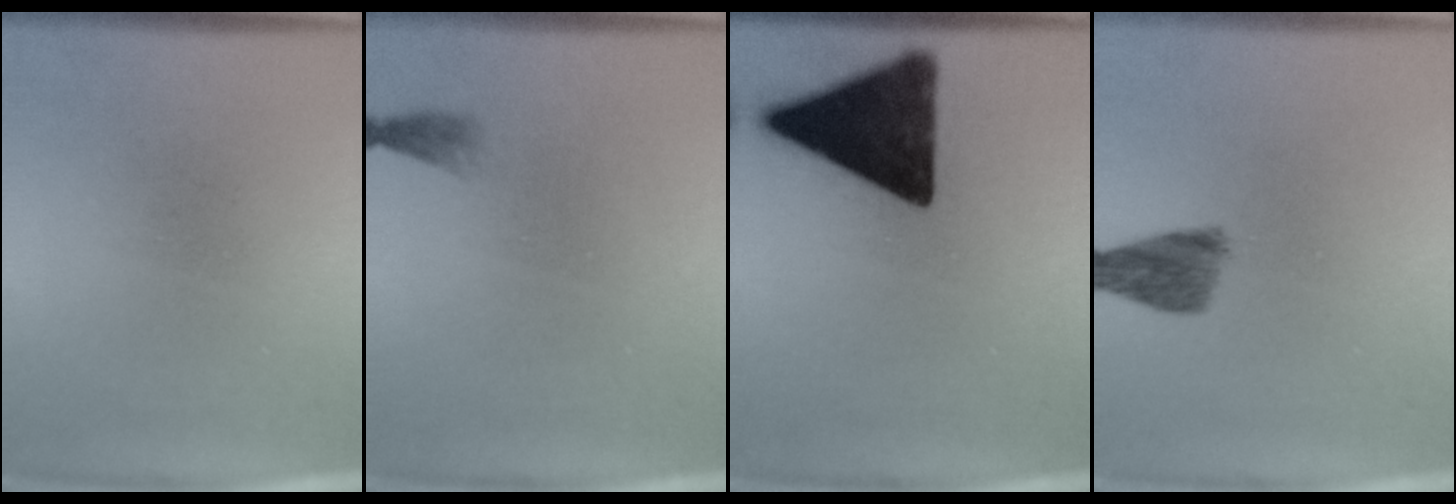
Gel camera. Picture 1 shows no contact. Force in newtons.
{"total": 1.1}
{"total": 16.1}
{"total": 4.2}